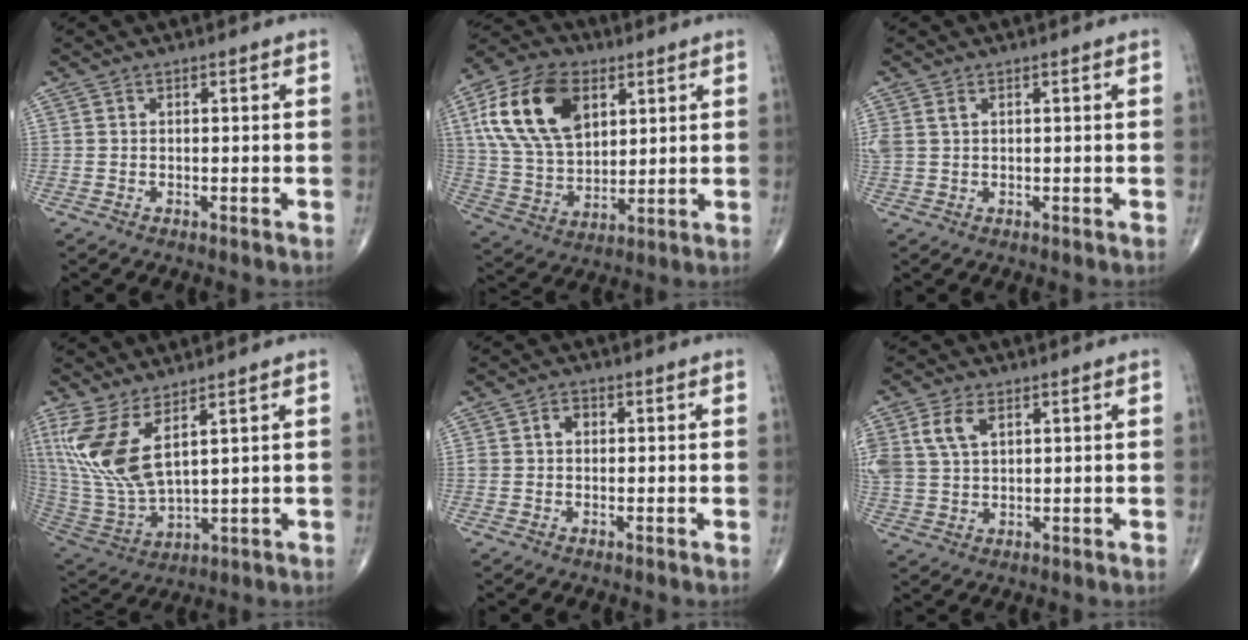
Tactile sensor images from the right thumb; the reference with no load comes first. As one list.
[{"total": 19.3, "force": [6.8, 11.9, 13.6], "torque": [-0.244, -0.011, 0.125]}, {"total": 2.8, "force": [1.1, 1.7, 2.0], "torque": [-0.063, 0.015, 0.032]}, {"total": 14.2, "force": [6.3, 5.3, 11.6], "torque": [-0.258, -0.038, 0.145]}, {"total": 2.4, "force": [0.3, 1.9, 1.5], "torque": [-0.018, 0.011, 0.005]}, {"total": 8.1, "force": [3.1, 4.9, 5.6], "torque": [-0.125, 0.003, 0.065]}]